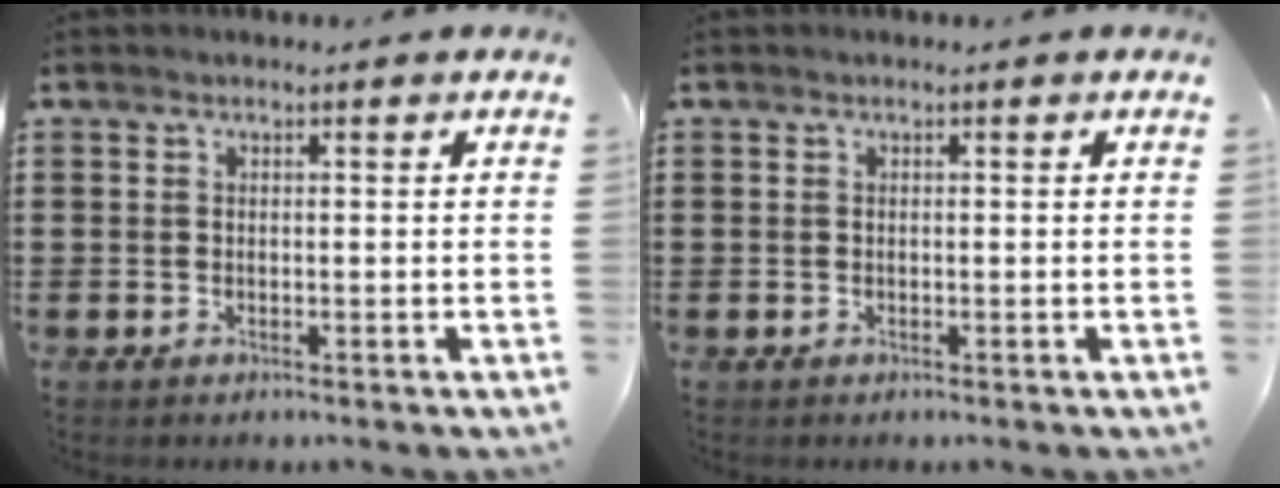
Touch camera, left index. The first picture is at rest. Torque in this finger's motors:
{"motor_torque": [0.00, 0.00, 0.00, 0.00]}